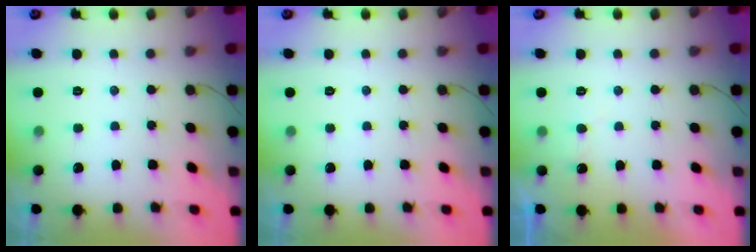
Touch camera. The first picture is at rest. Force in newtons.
{"total": 0.0}
{"total": 5.4, "press": 5.4, "slide": 0.4}